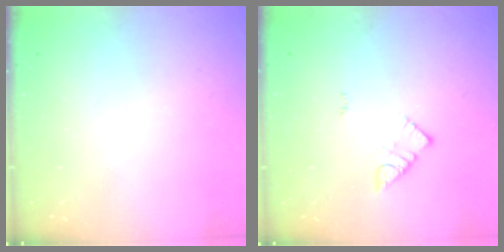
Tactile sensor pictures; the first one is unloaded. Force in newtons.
{"total": 3.2, "press": 3.2, "slide": 0.2}